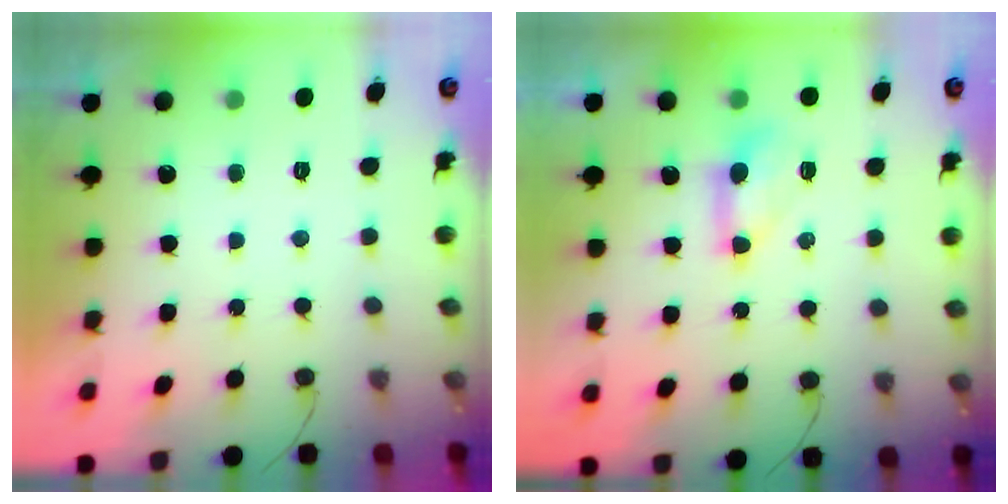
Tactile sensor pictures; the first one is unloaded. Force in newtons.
{"total": 5.9, "press": 5.9, "slide": 0.7}